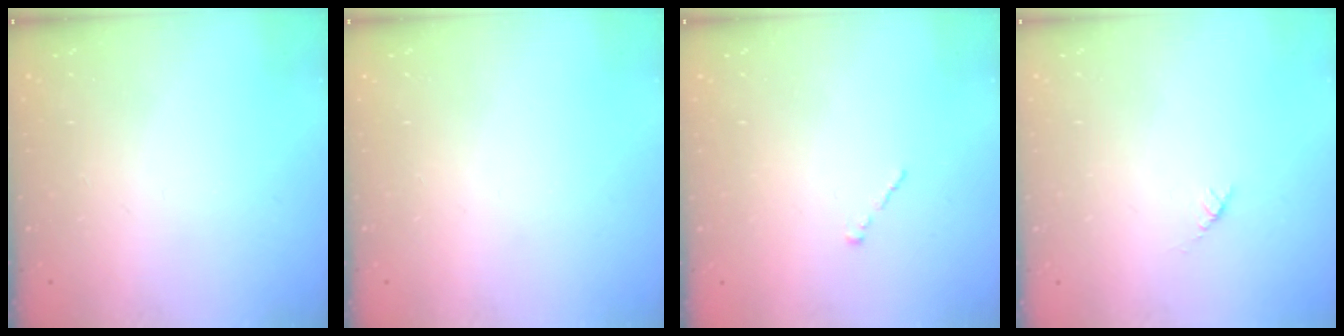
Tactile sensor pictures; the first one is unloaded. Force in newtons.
{"total": 0.0}
{"total": 0.0}
{"total": 2.7, "press": 2.6, "slide": 0.4}